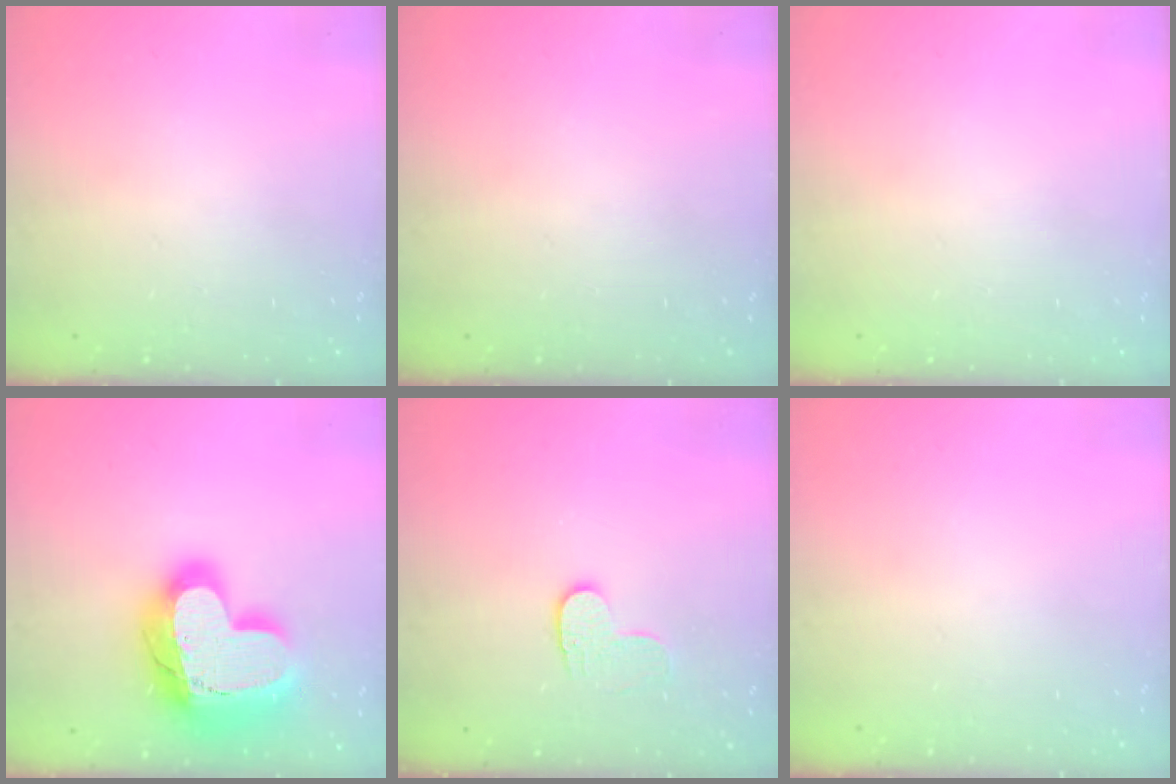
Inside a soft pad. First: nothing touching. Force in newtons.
{"total": 0.0}
{"total": 0.0}
{"total": 25.8, "press": 25.7, "slide": 1.9}
{"total": 5.7, "press": 5.7, "slide": 0.5}
{"total": 0.0}